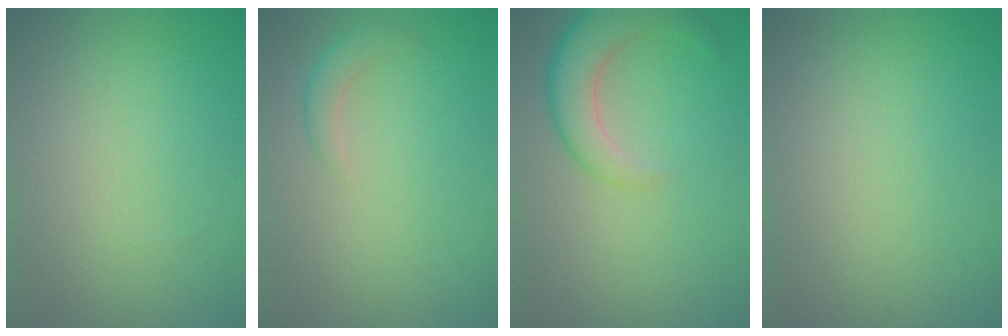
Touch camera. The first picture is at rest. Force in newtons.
{"total": 1.6, "press": 1.6, "slide": 0.1}
{"total": 5.2, "press": 5.2, "slide": 0.3}
{"total": 0.0}